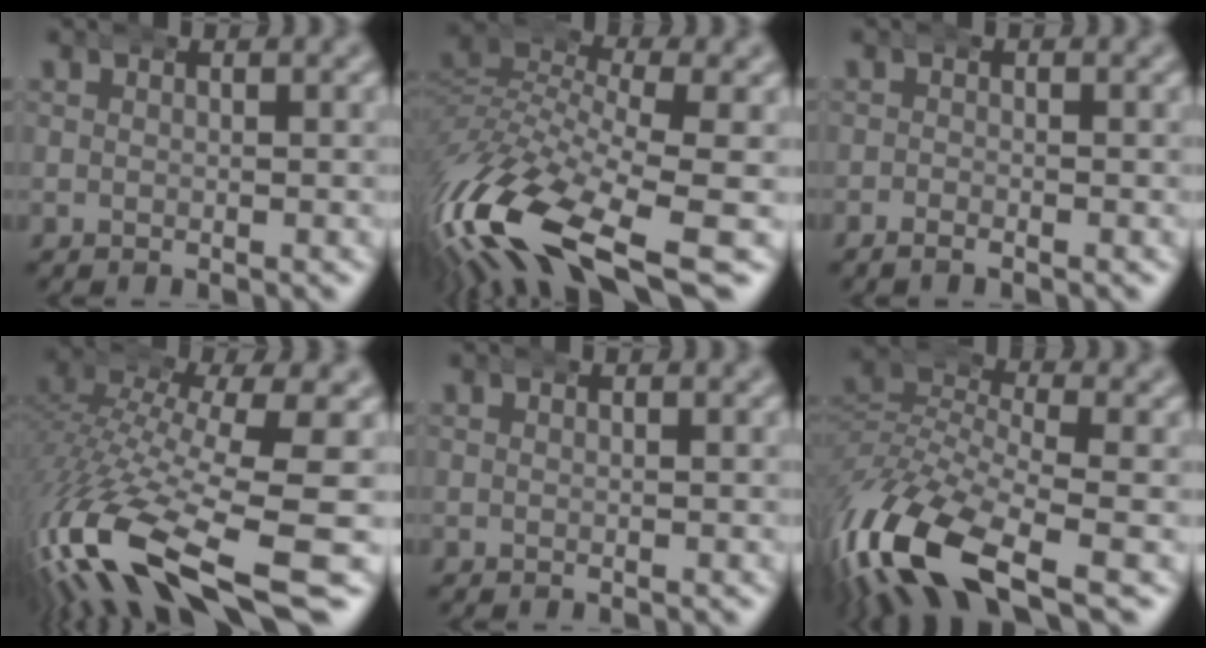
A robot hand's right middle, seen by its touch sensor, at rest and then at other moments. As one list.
[{"total": 10.5, "force": [-5.1, 5.0, 7.8], "torque": [-0.180, -0.041, -0.066]}, {"total": 1.0, "force": [-0.9, 0.2, 0.3], "torque": [-0.006, 0.002, -0.020]}, {"total": 12.0, "force": [-6.2, 4.9, 9.1], "torque": [-0.207, -0.047, -0.076]}, {"total": 0.0}, {"total": 9.4, "force": [-4.1, 5.1, 6.7], "torque": [-0.169, -0.042, -0.053]}]